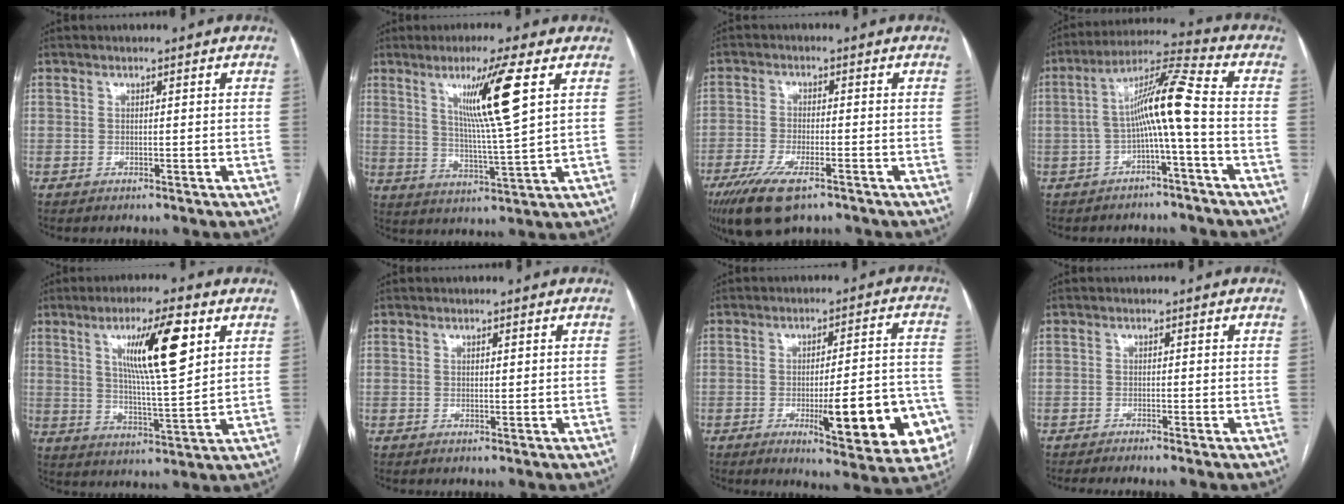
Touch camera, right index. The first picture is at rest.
{"total": 10.9, "force": [4.4, -1.2, 9.9], "torque": [-0.173, -0.009, 0.080]}
{"total": 9.3, "force": [-6.1, 2.7, 6.6], "torque": [-0.121, -0.018, -0.103]}
{"total": 9.6, "force": [-1.7, -0.5, 9.5], "torque": [-0.162, 0.032, -0.033]}
{"total": 12.3, "force": [4.8, 1.1, 11.2], "torque": [-0.191, 0.001, 0.083]}
{"total": 0.6, "force": [0.3, 0.1, 0.5], "torque": [-0.010, 0.000, 0.005]}
{"total": 16.5, "force": [-5.6, 3.3, 15.2], "torque": [-0.134, 0.015, -0.057]}
{"total": 2.6, "force": [-2.1, -0.5, 1.3], "torque": [-0.016, 0.000, -0.035]}